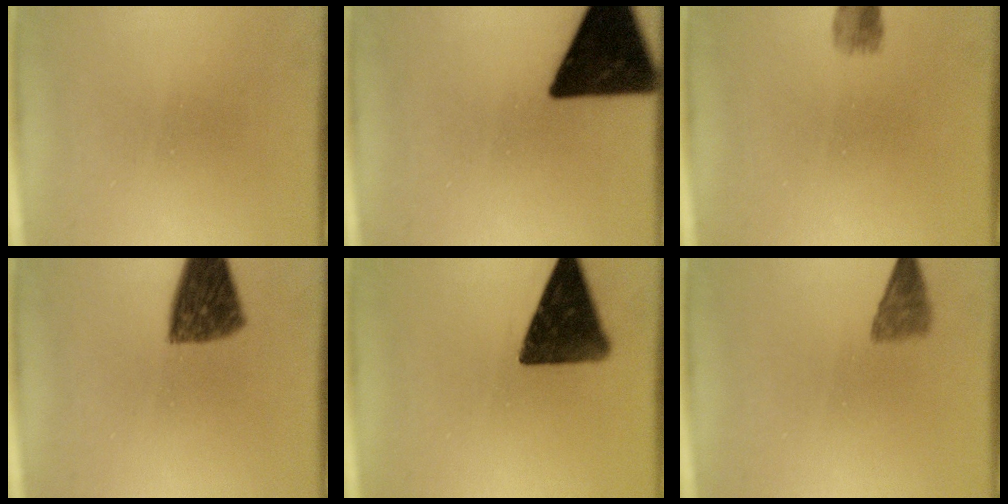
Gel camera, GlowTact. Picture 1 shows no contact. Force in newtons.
{"total": 15.9}
{"total": 1.3}
{"total": 8.8}
{"total": 13.8}
{"total": 3.3}